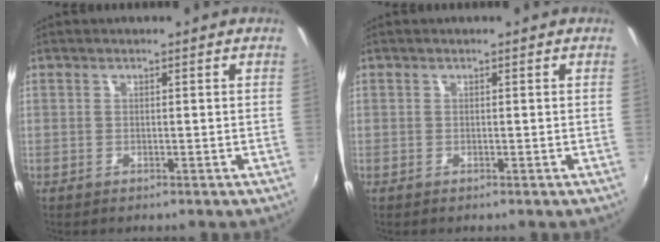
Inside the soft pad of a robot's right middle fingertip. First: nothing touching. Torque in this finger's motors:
{"motor_torque": [0.00, 0.00, 0.00, 0.00]}